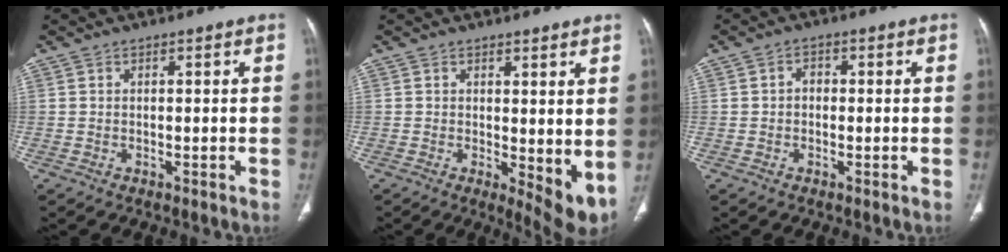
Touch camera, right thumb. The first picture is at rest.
{"total": 7.1, "force": [0.7, 2.9, 6.4], "torque": [-0.078, -0.020, 0.017]}
{"total": 1.8, "force": [-0.2, 1.5, 1.0], "torque": [-0.002, 0.009, -0.009]}